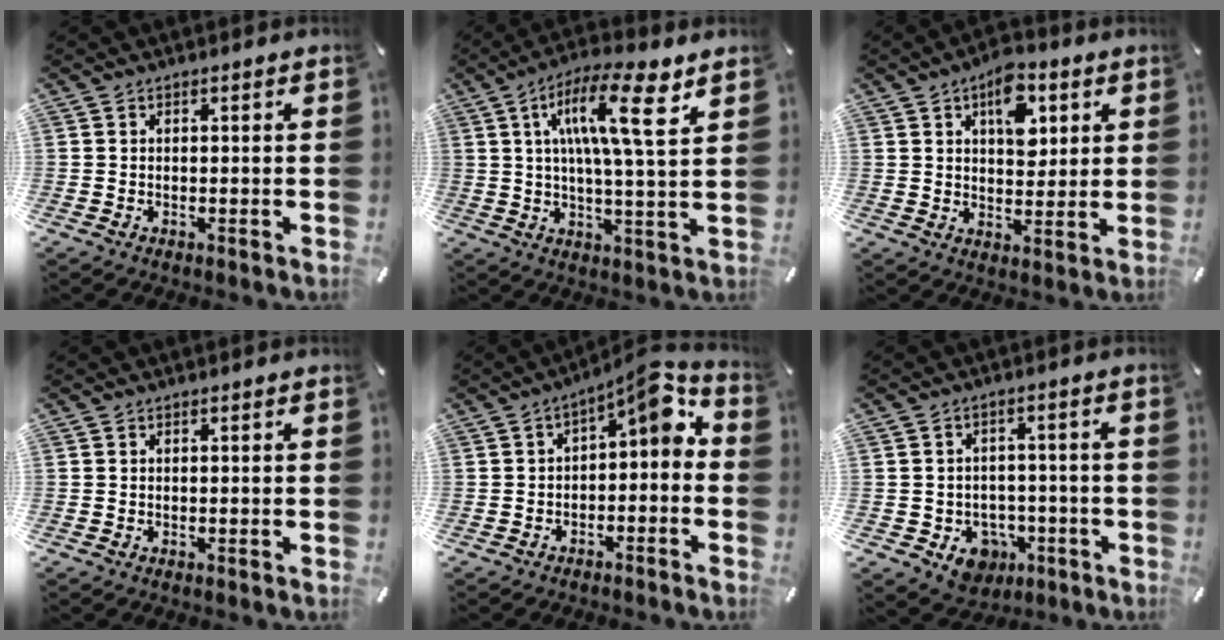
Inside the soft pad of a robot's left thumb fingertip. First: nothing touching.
{"total": 14.9, "force": [6.0, 3.0, 13.2], "torque": [-0.227, -0.014, 0.092]}
{"total": 10.1, "force": [4.1, 6.3, 6.7], "torque": [-0.077, -0.010, 0.066]}
{"total": 0.0}
{"total": 7.1, "force": [1.9, 3.1, 6.1], "torque": [-0.081, -0.018, 0.024]}
{"total": 6.6, "force": [-2.1, 5.9, 2.0], "torque": [-0.030, 0.010, -0.034]}